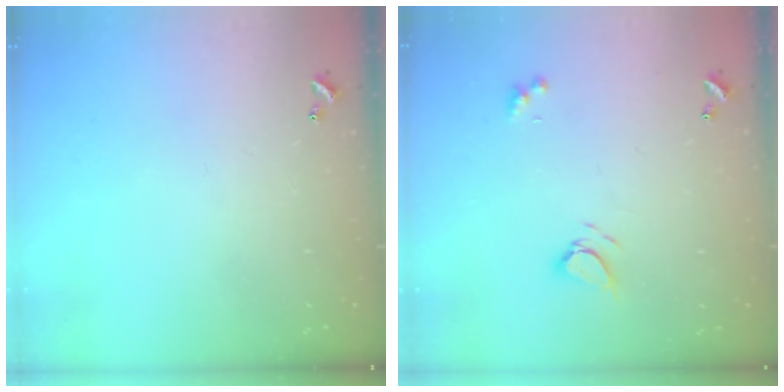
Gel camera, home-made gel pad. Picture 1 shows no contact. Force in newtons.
{"total": 4.6, "press": 4.6, "slide": 0.6}